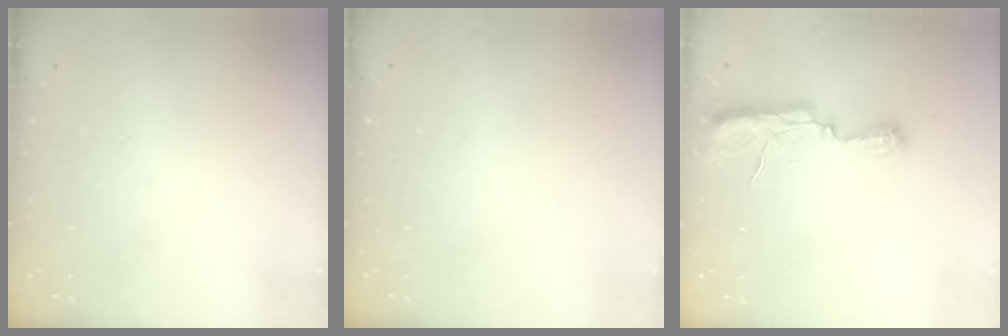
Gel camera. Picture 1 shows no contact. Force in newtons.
{"total": 0.0}
{"total": 8.8, "press": 8.2, "slide": 3.2}